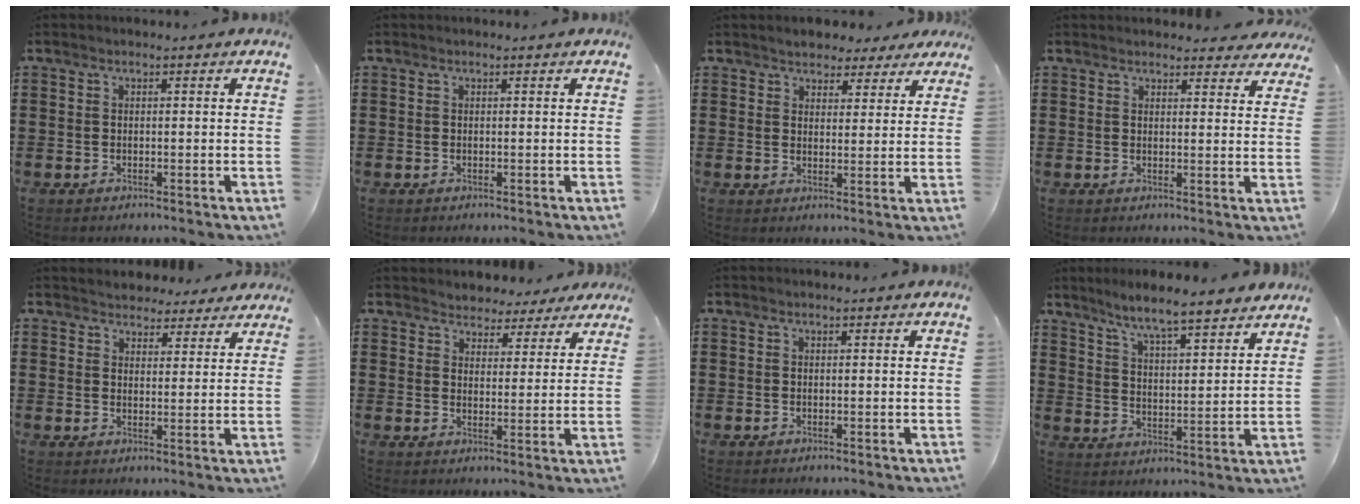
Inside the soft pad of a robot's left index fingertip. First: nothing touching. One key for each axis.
{"total": 0.0}
{"total": 3.4, "fx": 3.1, "fy": 1.5, "fz": 0.1, "tx": -0.016, "ty": 0.002, "tz": 0.057}
{"total": 2.7, "fx": 2.6, "fy": 0.6, "fz": 0.4, "tx": 0.000, "ty": -0.012, "tz": 0.045}
{"total": 3.7, "fx": 3.4, "fy": 1.2, "fz": -0.3, "tx": -0.010, "ty": -0.007, "tz": 0.064}
{"total": 4.0, "fx": 3.7, "fy": 1.6, "fz": -0.1, "tx": -0.018, "ty": -0.009, "tz": 0.066}
{"total": 0.0}
{"total": 5.9, "fx": 5.5, "fy": -0.2, "fz": 2.1, "tx": -0.066, "ty": -0.035, "tz": 0.091}